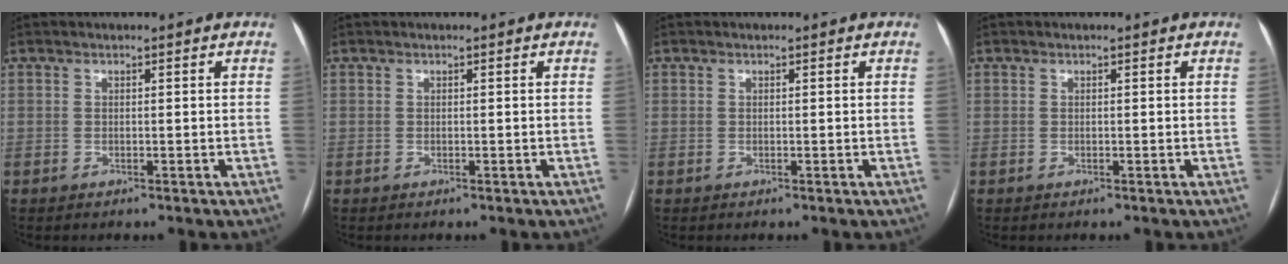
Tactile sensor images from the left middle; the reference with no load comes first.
{"total": 0.0}
{"total": 0.0}
{"total": 0.0}